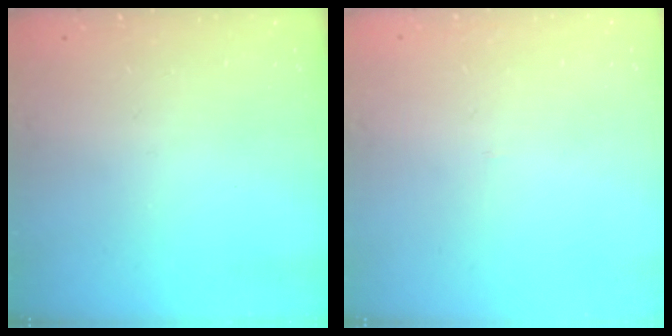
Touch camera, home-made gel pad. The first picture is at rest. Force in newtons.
{"total": 1.5, "press": 1.5, "slide": 0.1}